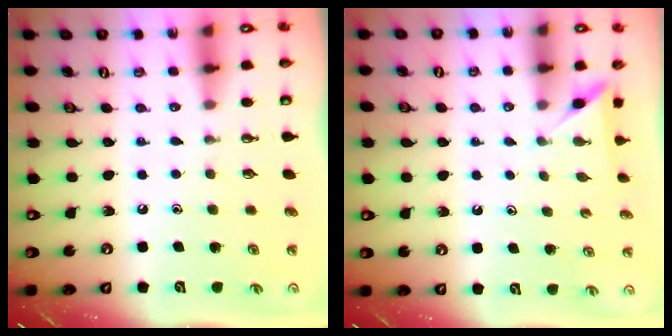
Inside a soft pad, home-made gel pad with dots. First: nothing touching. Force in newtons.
{"total": 2.2, "press": 2.2, "slide": 0.2}